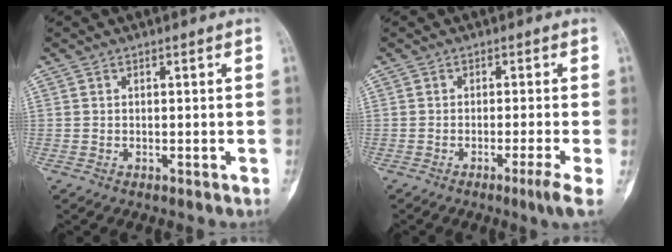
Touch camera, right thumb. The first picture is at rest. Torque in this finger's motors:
{"motor_torque": [0.18, -0.68, 0.35, 0.06, 0.06]}